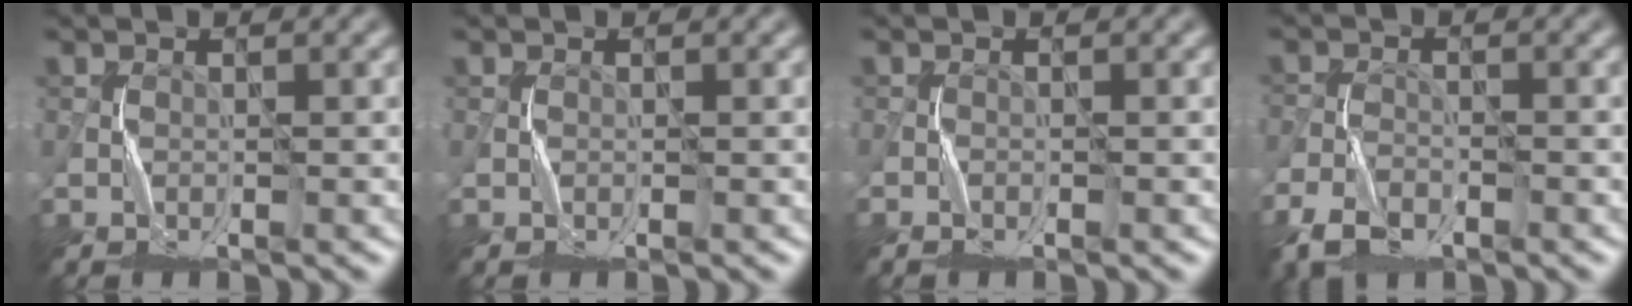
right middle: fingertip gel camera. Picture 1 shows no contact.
{"total": 0.0}
{"total": 0.6, "force": [-0.5, 0.3, 0.2], "torque": [-0.002, 0.000, -0.009]}
{"total": 4.0, "force": [-2.8, 2.0, 2.1], "torque": [-0.044, -0.007, -0.063]}